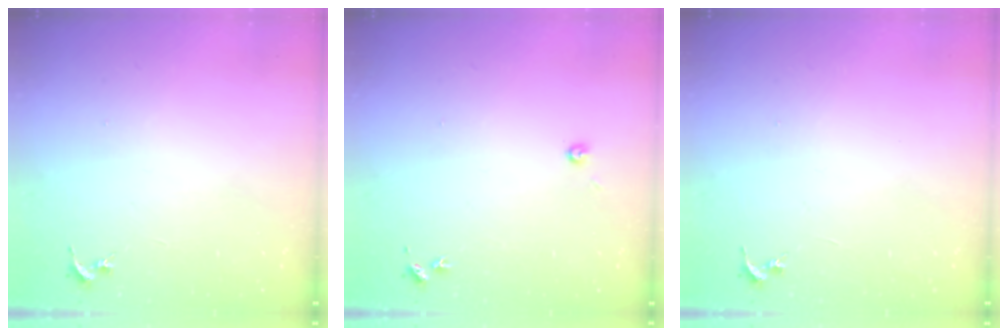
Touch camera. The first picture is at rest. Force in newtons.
{"total": 2.7, "press": 2.7, "slide": 0.2}
{"total": 0.0}